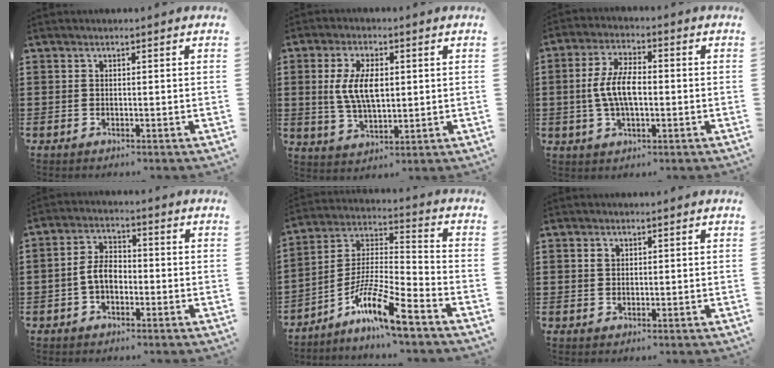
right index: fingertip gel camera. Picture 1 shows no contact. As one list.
[{"total": 7.6, "force": [0.9, 3.7, 6.5], "torque": [-0.134, 0.004, 0.010]}, {"total": 7.2, "force": [-0.4, 3.2, 6.4], "torque": [-0.143, 0.000, -0.014]}, {"total": 4.8, "force": [-1.2, 2.9, 3.6], "torque": [-0.087, 0.002, -0.029]}, {"total": 11.5, "force": [-8.5, 1.0, 7.7], "torque": [-0.151, 0.003, -0.167]}, {"total": 1.1, "force": [0.5, 0.9, 0.5], "torque": [-0.012, 0.002, 0.010]}]